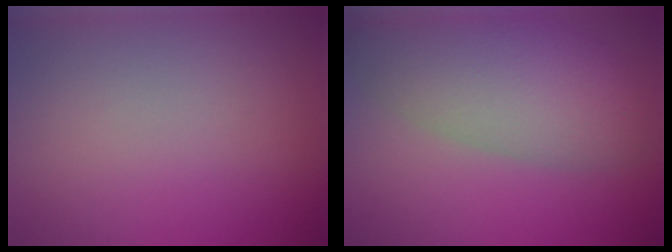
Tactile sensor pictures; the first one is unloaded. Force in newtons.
{"total": 7.9, "press": 7.9, "slide": 0.6}